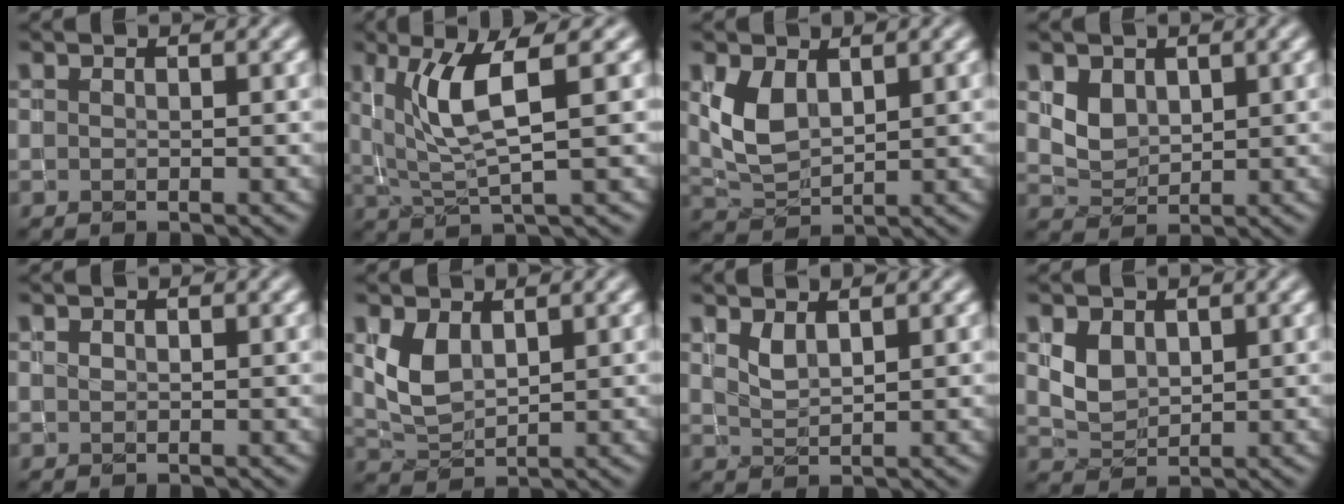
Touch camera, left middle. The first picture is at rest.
{"total": 5.2, "force": [1.6, 1.0, 4.9], "torque": [-0.102, -0.004, 0.035]}
{"total": 3.6, "force": [1.0, 2.2, 2.7], "torque": [-0.067, -0.002, 0.027]}
{"total": 2.2, "force": [0.9, 1.7, 1.1], "torque": [-0.025, -0.008, 0.023]}
{"total": 0.0}
{"total": 3.0, "force": [1.0, 1.8, 2.2], "torque": [-0.052, -0.003, 0.027]}
{"total": 1.2, "force": [0.8, 0.4, 0.8], "torque": [-0.022, -0.006, 0.021]}
{"total": 2.4, "force": [0.8, 1.9, 1.4], "torque": [-0.032, -0.005, 0.021]}